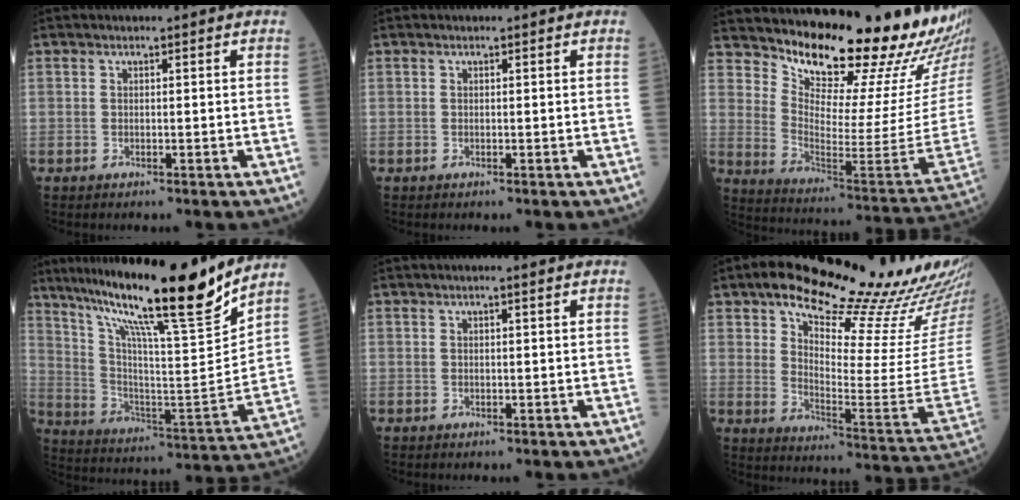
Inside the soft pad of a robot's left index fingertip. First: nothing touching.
{"total": 0.0}
{"total": 23.6, "force": [21.6, 1.8, 9.3], "torque": [-0.158, -0.141, 0.287]}
{"total": 23.4, "force": [18.9, -0.3, 13.9], "torque": [-0.231, -0.034, 0.306]}
{"total": 0.8, "force": [0.4, 0.0, 0.6], "torque": [-0.012, 0.003, 0.005]}
{"total": 26.6, "force": [22.8, 2.6, 13.5], "torque": [-0.201, -0.080, 0.296]}